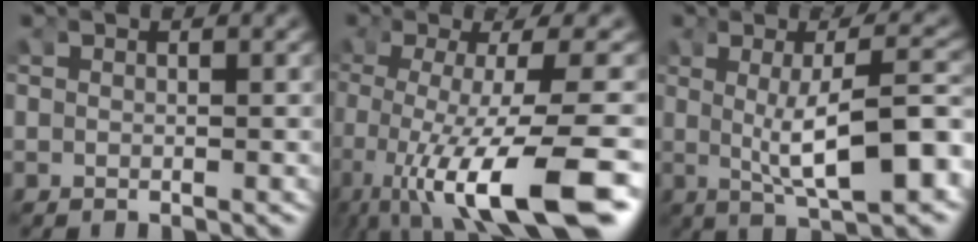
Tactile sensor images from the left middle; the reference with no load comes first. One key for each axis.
{"total": 9.6, "fx": -3.7, "fy": 2.9, "fz": 8.4, "tx": -0.152, "ty": -0.032, "tz": -0.030}
{"total": 7.4, "fx": -0.8, "fy": 2.0, "fz": 7.1, "tx": -0.109, "ty": -0.009, "tz": -0.003}